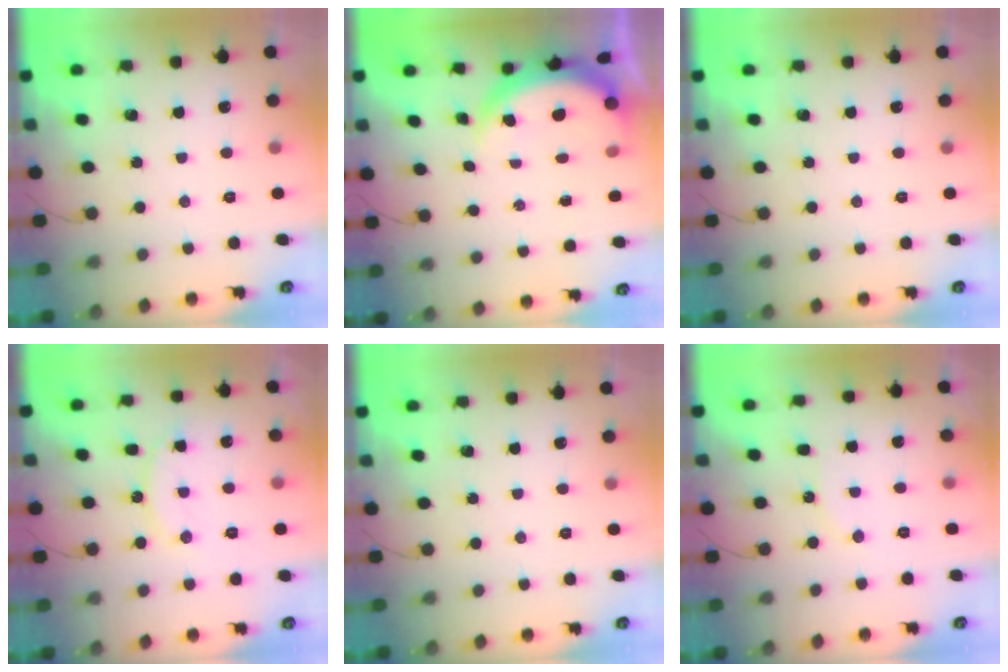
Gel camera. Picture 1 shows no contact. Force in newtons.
{"total": 6.0, "press": 5.7, "slide": 1.8}
{"total": 0.0}
{"total": 13.7, "press": 13.6, "slide": 1.1}
{"total": 0.0}
{"total": 6.5, "press": 6.5, "slide": 0.4}